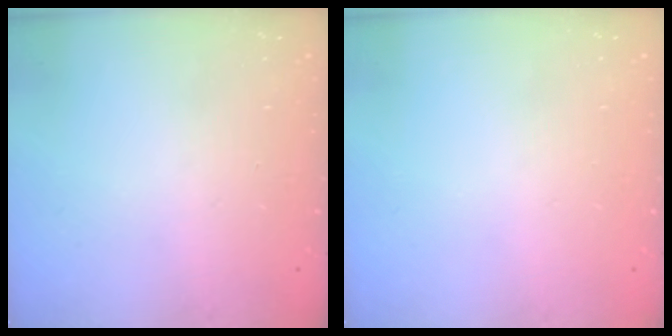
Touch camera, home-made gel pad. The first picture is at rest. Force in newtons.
{"total": 0.0}